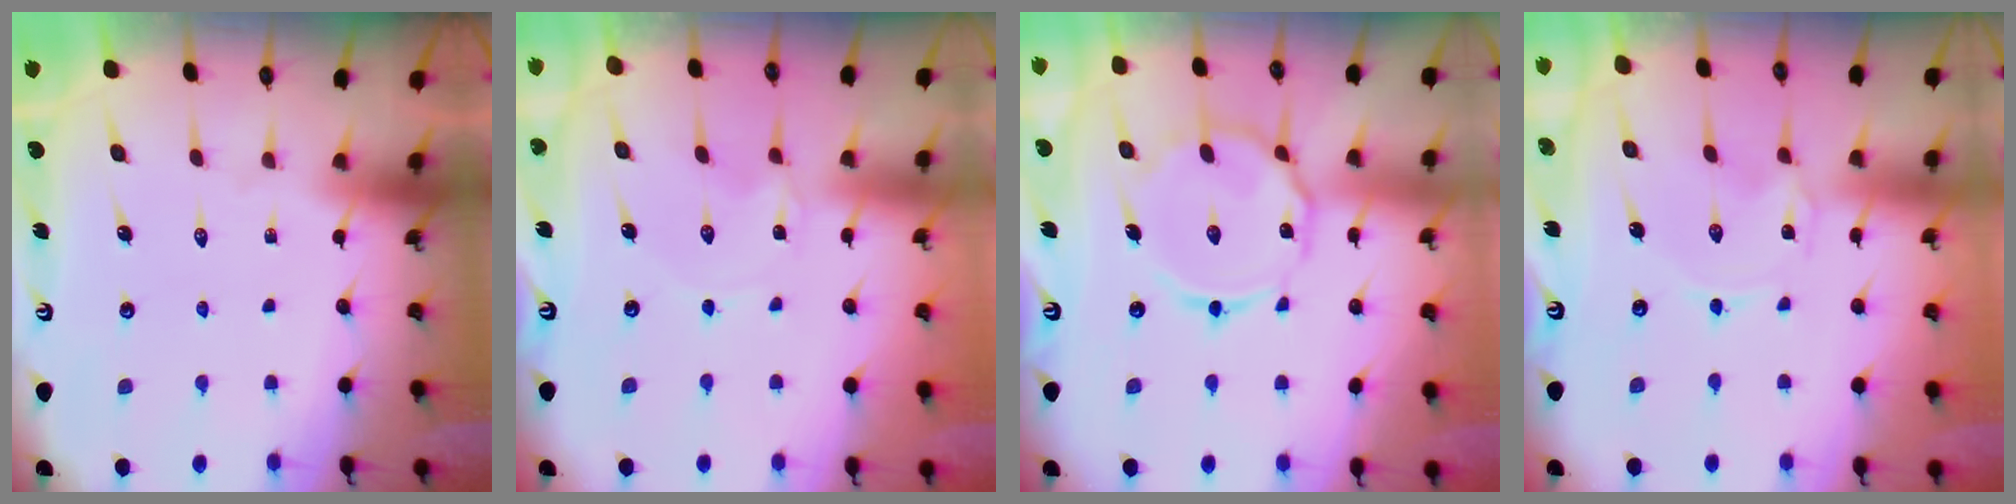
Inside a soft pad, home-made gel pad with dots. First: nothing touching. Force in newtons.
{"total": 1.1, "press": 1.1, "slide": 0.2}
{"total": 11.7, "press": 11.7, "slide": 0.8}
{"total": 0.0}